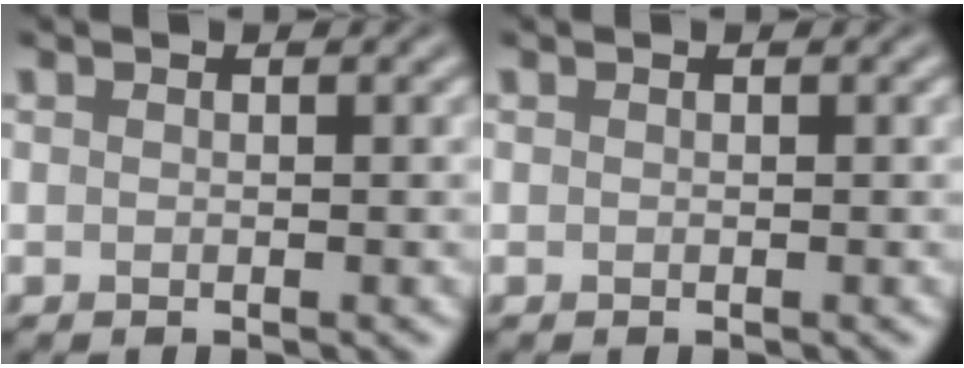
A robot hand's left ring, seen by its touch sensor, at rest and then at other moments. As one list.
[{"total": 0.0}]